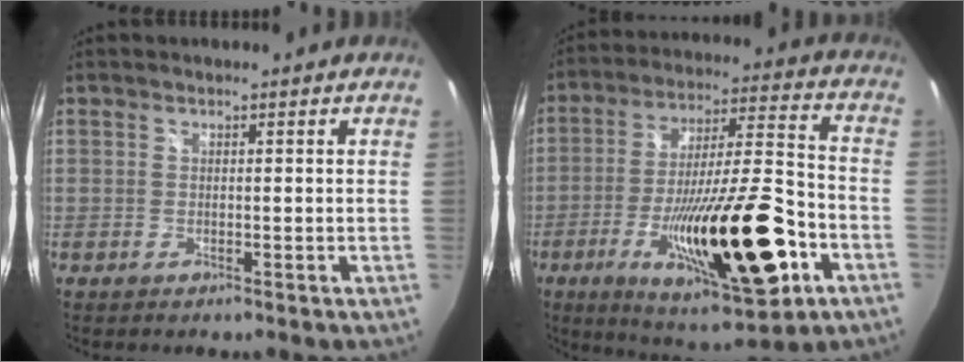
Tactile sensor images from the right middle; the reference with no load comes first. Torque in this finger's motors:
{"motor_torque": [2.14, 0.00, 1.05, 0.21]}